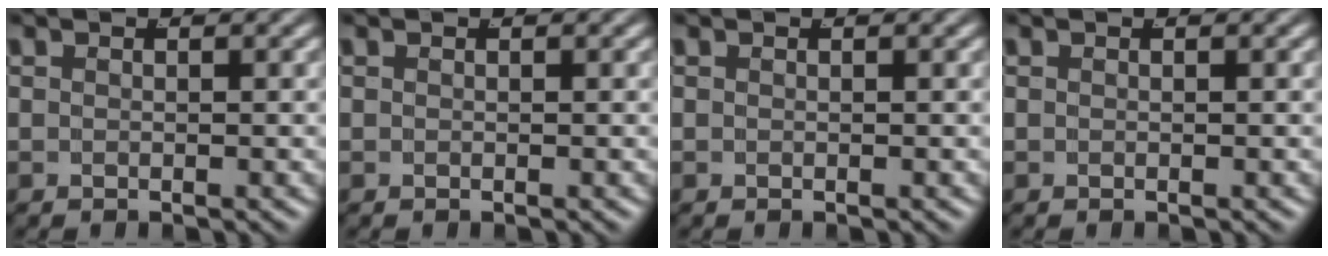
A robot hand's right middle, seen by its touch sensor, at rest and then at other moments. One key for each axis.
{"total": 0.0}
{"total": 0.0}
{"total": 0.0}